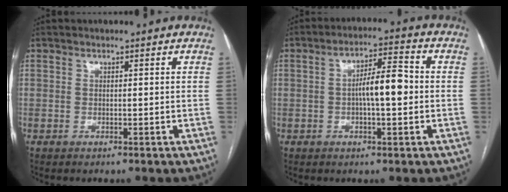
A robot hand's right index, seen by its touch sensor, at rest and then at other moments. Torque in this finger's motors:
{"motor_torque": [1.19, -0.20, 0.58, 0.13]}